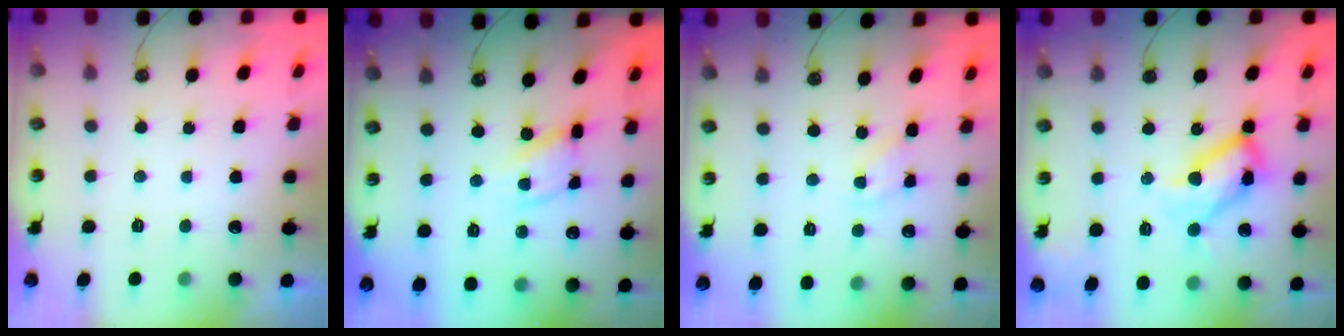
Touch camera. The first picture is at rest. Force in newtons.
{"total": 9.3, "press": 9.2, "slide": 0.7}
{"total": 3.1, "press": 3.0, "slide": 0.5}
{"total": 18.0, "press": 17.9, "slide": 1.3}